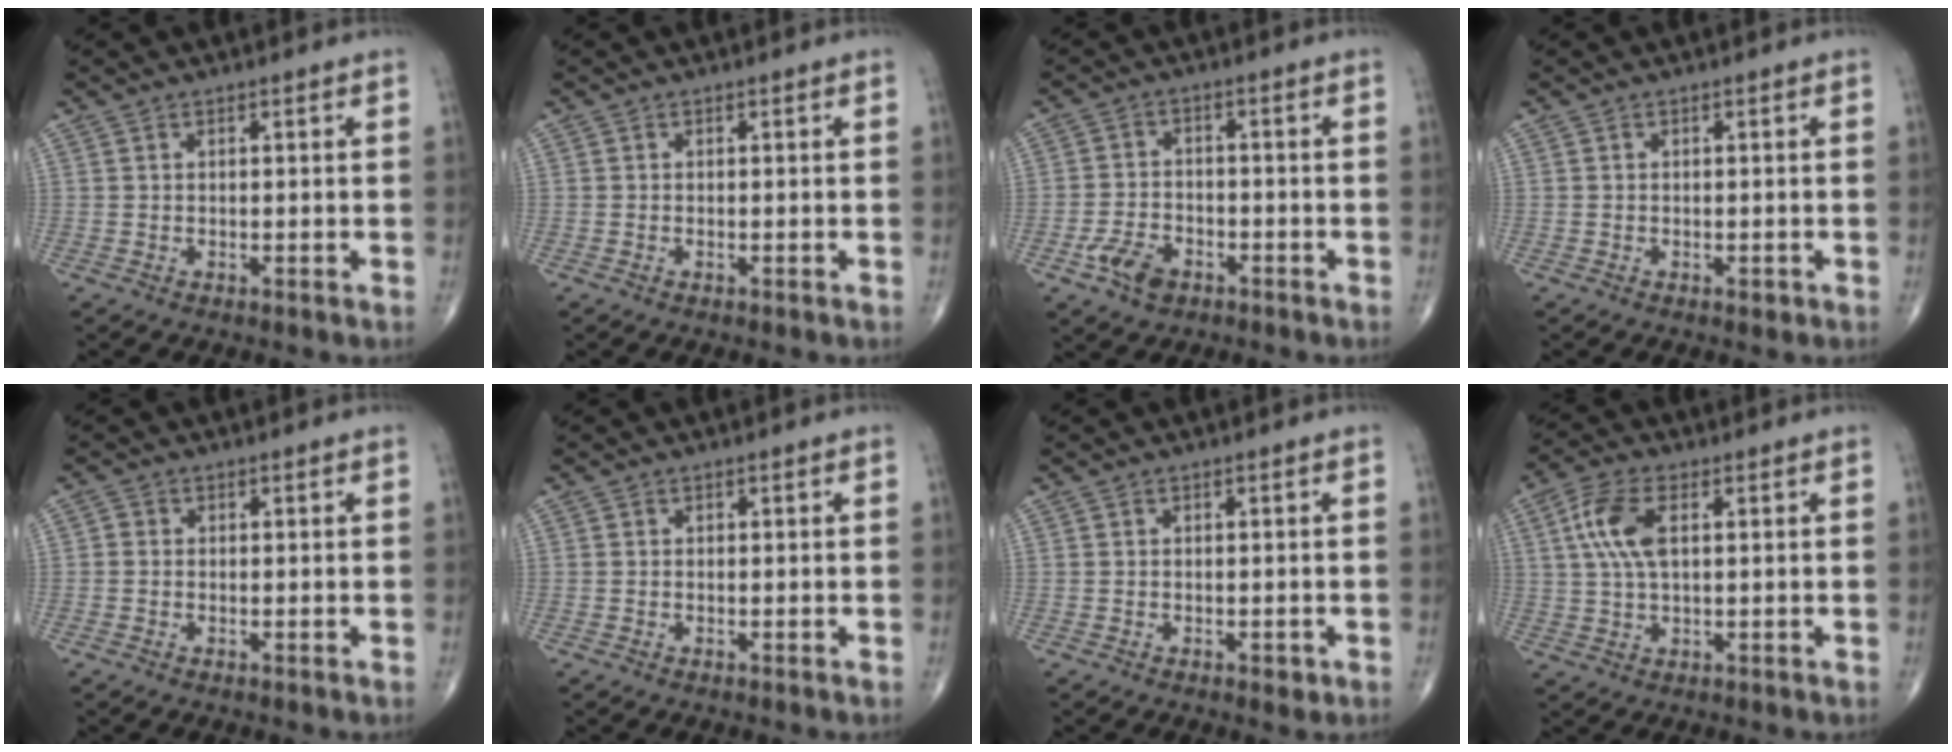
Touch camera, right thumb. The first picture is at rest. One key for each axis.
{"total": 0.0}
{"total": 6.2, "fx": -3.3, "fy": 4.0, "fz": 3.4, "tx": -0.055, "ty": 0.017, "tz": -0.057}
{"total": 0.7, "fx": -0.3, "fy": 0.4, "fz": 0.5, "tx": -0.005, "ty": 0.000, "tz": -0.004}
{"total": 1.1, "fx": -0.2, "fy": 1.0, "fz": 0.4, "tx": -0.001, "ty": 0.002, "tz": -0.008}
{"total": 0.0}
{"total": 1.3, "fx": -0.6, "fy": 0.7, "fz": 1.0, "tx": -0.009, "ty": 0.000, "tz": -0.006}
{"total": 8.2, "fx": 2.0, "fy": 3.9, "fz": 7.0, "tx": -0.155, "ty": 0.009, "tz": 0.038}